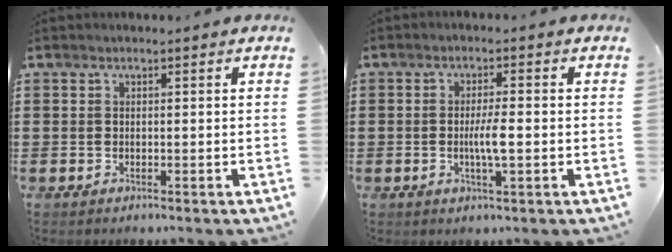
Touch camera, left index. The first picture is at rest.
{"total": 3.8, "force": [-0.5, 0.6, 3.7], "torque": [-0.065, 0.000, -0.010]}